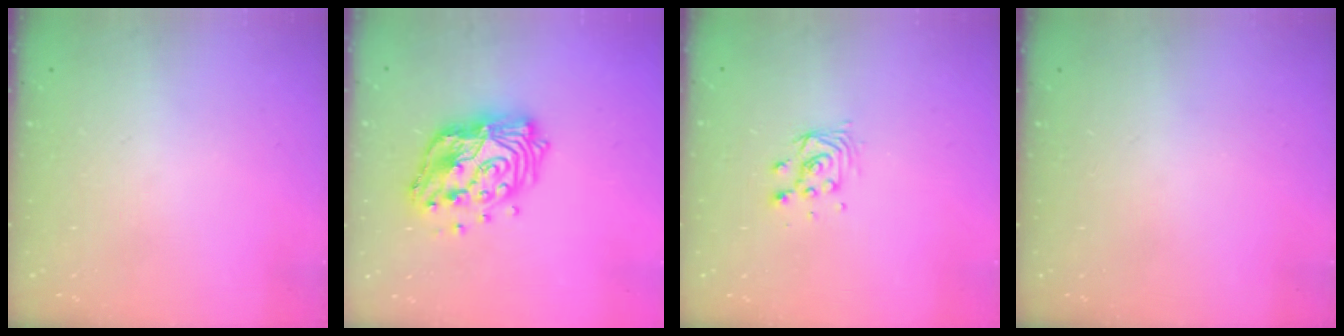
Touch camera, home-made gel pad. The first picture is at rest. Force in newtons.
{"total": 15.9, "press": 15.9, "slide": 1.1}
{"total": 4.2, "press": 4.2, "slide": 0.3}
{"total": 0.0}